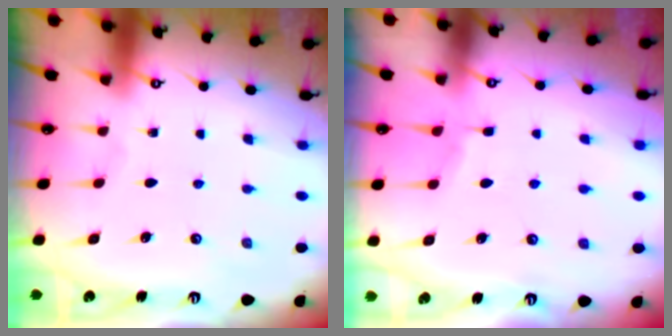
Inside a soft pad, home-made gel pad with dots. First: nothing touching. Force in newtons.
{"total": 3.3, "press": 3.3, "slide": 0.6}